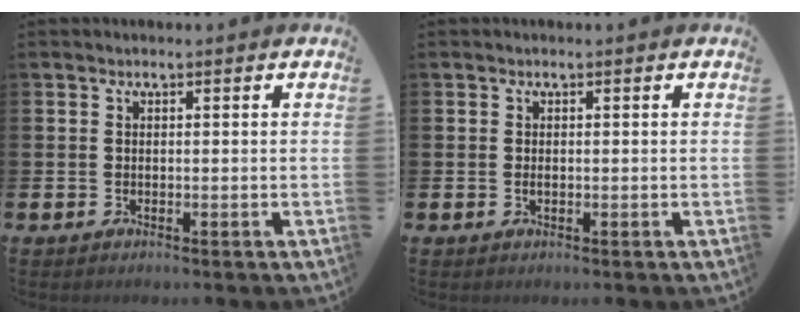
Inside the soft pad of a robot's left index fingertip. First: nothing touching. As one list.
[{"total": 0.5, "force": [0.0, 0.3, 0.5], "torque": [-0.015, 0.002, 0.000]}]